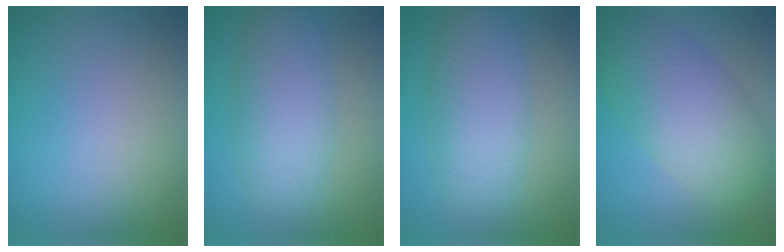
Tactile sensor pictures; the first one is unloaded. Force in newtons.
{"total": 5.5, "press": 5.5, "slide": 0.2}
{"total": 5.5, "press": 5.5, "slide": 0.2}
{"total": 7.5, "press": 7.5, "slide": 0.1}